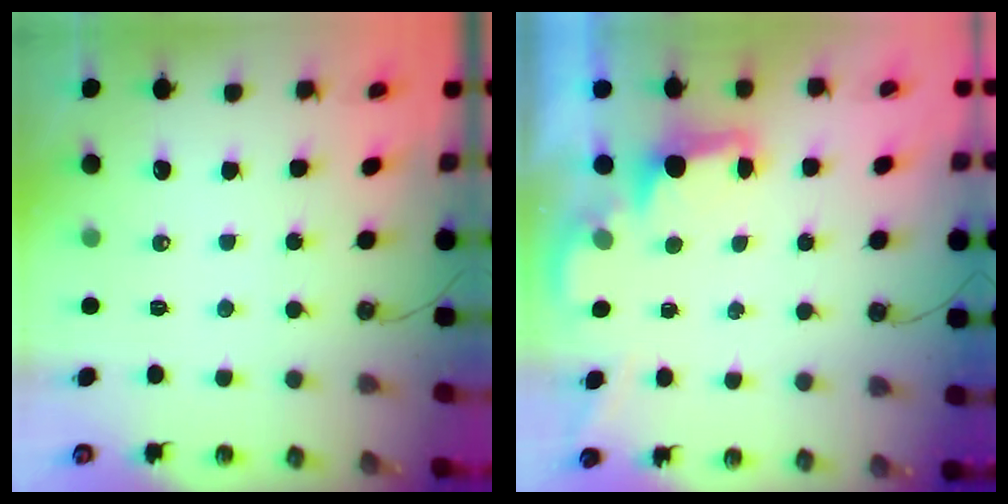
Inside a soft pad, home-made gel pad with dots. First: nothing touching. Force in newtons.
{"total": 2.8, "press": 2.8, "slide": 0.5}